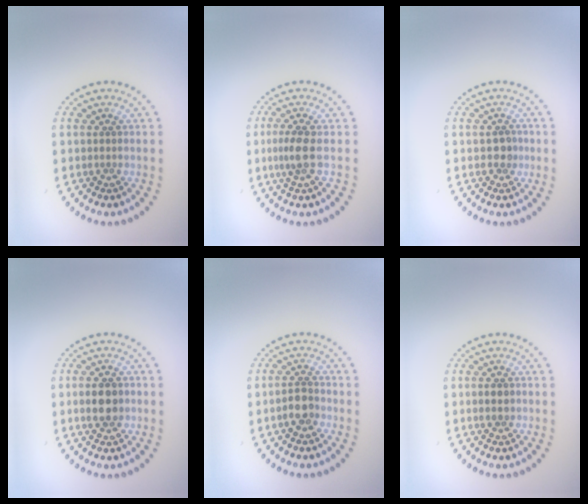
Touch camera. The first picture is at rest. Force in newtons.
{"total": 2.2, "press": 1.8, "slide": 1.2}
{"total": 1.3, "press": 1.2, "slide": 0.5}
{"total": 3.1, "press": 3.1, "slide": 0.1}
{"total": 1.9, "press": 1.8, "slide": 0.8}
{"total": 1.2, "press": 1.2, "slide": 0.2}